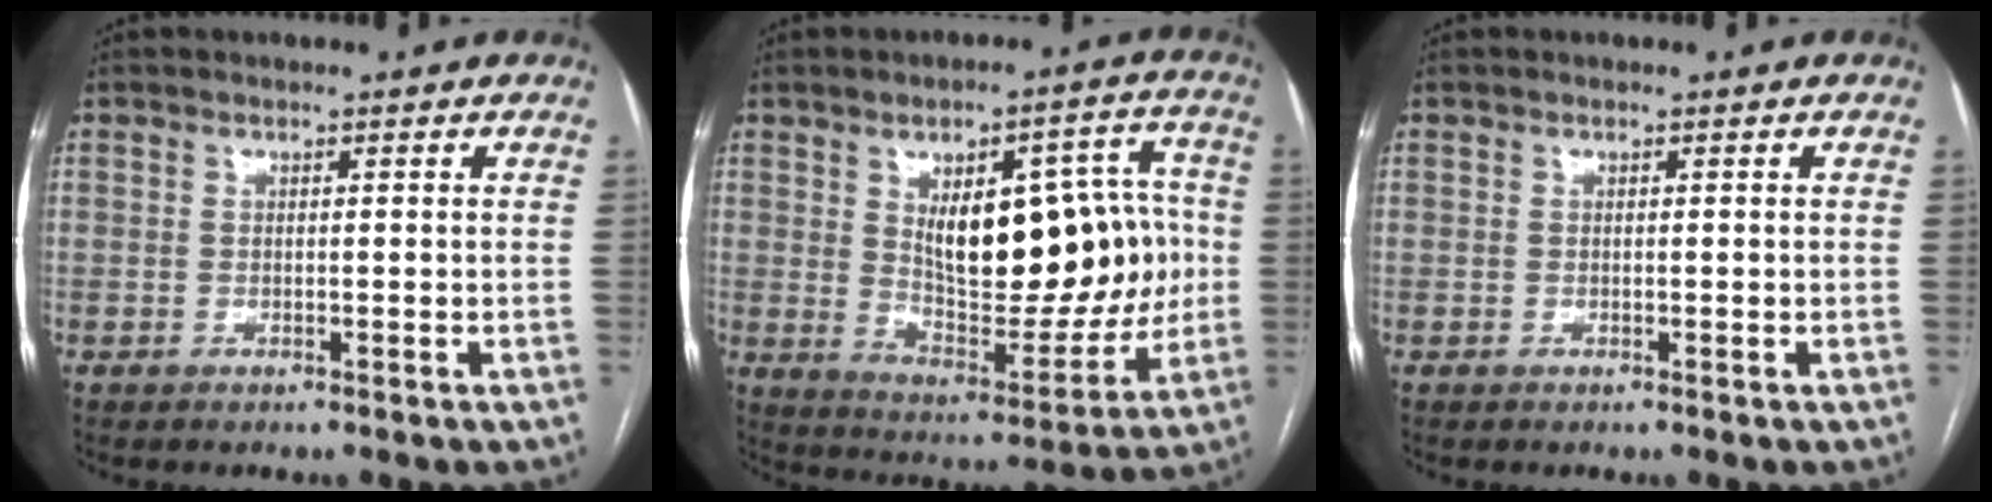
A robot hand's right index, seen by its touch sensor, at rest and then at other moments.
{"total": 18.2, "force": [2.2, 7.9, 16.2], "torque": [-0.229, 0.024, 0.047]}
{"total": 0.0}